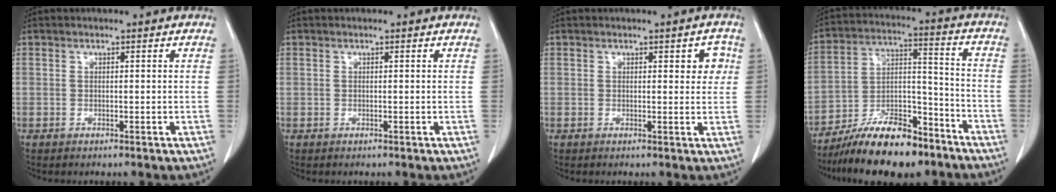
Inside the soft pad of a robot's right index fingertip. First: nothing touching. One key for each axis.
{"total": 0.0}
{"total": 3.0, "fx": 0.9, "fy": 1.3, "fz": 2.5, "tx": -0.022, "ty": 0.005, "tz": 0.009}
{"total": 15.6, "fx": -12.1, "fy": 4.6, "fz": 8.7, "tx": -0.148, "ty": 0.020, "tz": -0.209}